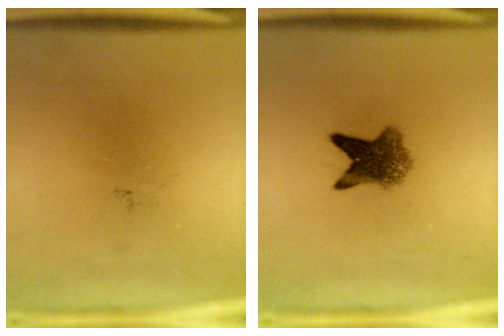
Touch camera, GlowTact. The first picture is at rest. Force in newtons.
{"total": 5.7}